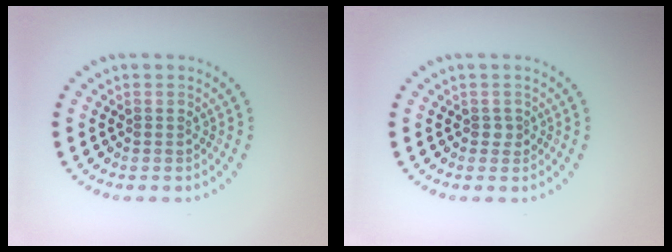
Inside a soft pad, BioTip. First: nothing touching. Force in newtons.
{"total": 0.9, "press": 0.6, "slide": 0.6}